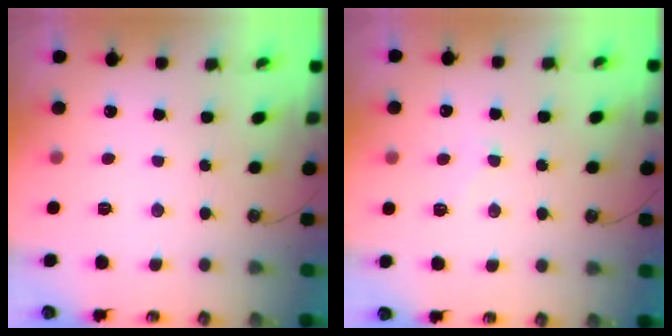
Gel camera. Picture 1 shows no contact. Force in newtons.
{"total": 4.0, "press": 3.9, "slide": 0.8}